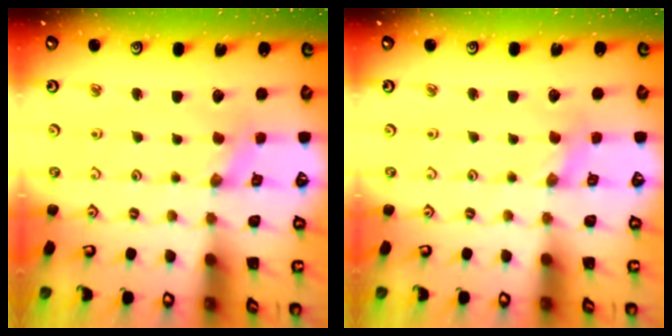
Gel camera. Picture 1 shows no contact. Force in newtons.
{"total": 0.0}